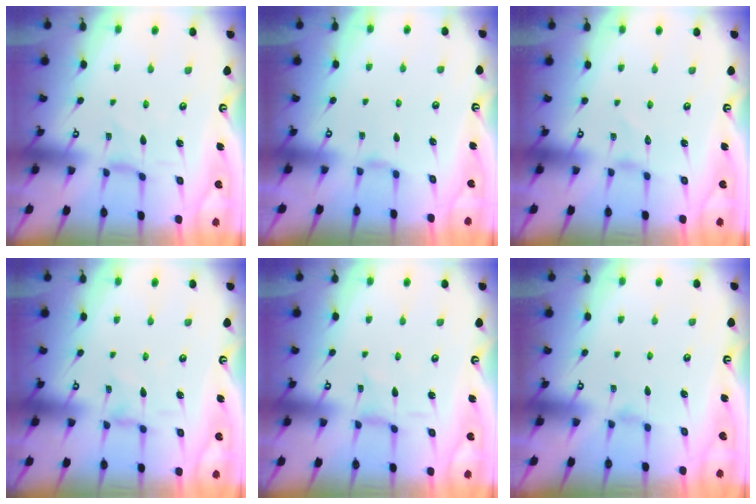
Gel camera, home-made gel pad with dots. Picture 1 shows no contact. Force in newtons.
{"total": 4.7, "press": 4.6, "slide": 0.5}
{"total": 0.0}
{"total": 1.1, "press": 1.1, "slide": 0.1}
{"total": 0.8, "press": 0.8, "slide": 0.3}
{"total": 1.7, "press": 1.6, "slide": 0.4}